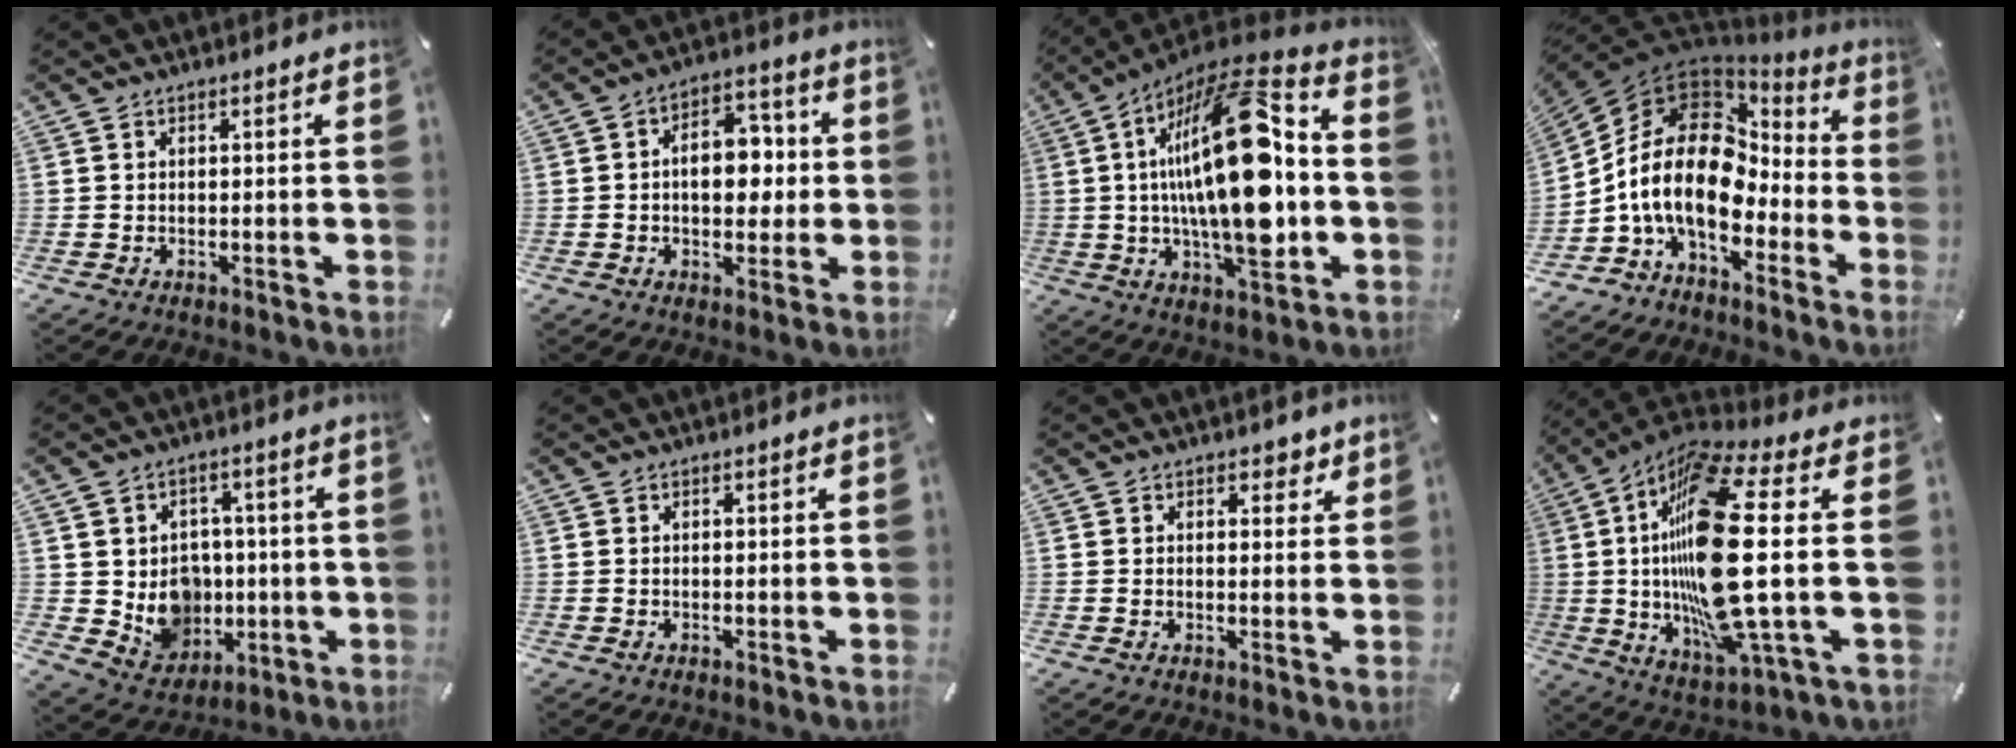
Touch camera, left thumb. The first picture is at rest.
{"total": 11.1, "force": [0.4, 7.4, 8.3], "torque": [-0.098, 0.002, 0.004]}
{"total": 29.5, "force": [-0.1, 12.2, 26.8], "torque": [-0.472, -0.008, -0.008]}
{"total": 18.6, "force": [-2.3, 12.0, 14.1], "torque": [-0.301, 0.004, -0.040]}
{"total": 9.7, "force": [0.6, 9.4, 2.4], "torque": [-0.052, -0.014, 0.028]}
{"total": 0.0}
{"total": 2.4, "force": [1.4, 1.7, 1.0], "torque": [0.001, -0.003, 0.018]}
{"total": 27.1, "force": [2.0, 7.4, 26.0], "torque": [-0.533, -0.037, 0.017]}